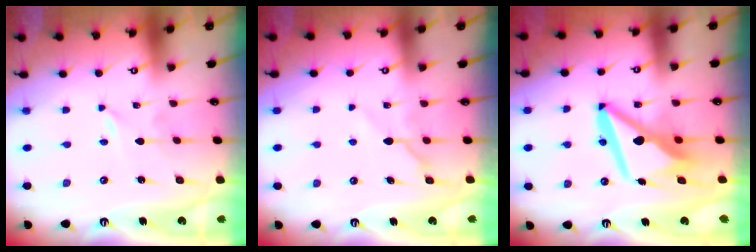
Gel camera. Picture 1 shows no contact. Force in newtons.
{"total": 6.3, "press": 6.3, "slide": 0.4}
{"total": 12.5, "press": 12.4, "slide": 1.5}